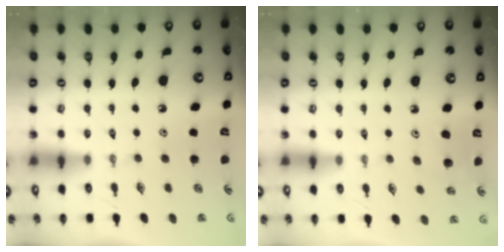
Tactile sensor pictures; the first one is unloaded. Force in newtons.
{"total": 6.8, "press": 6.6, "slide": 1.8}